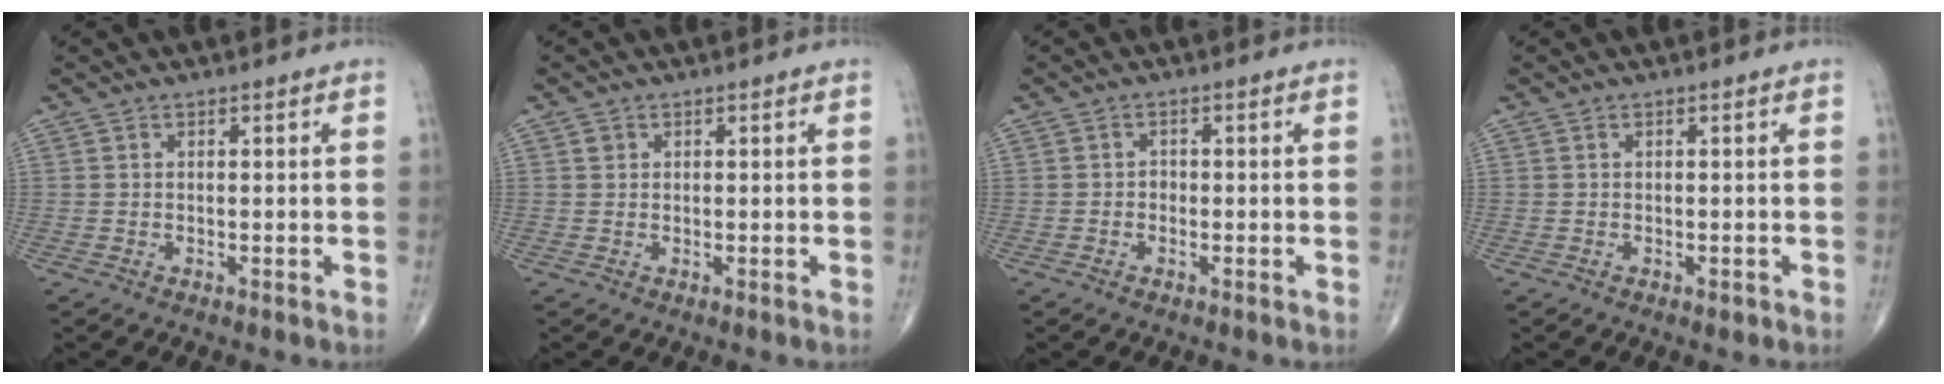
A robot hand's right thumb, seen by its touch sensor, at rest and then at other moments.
{"total": 1.0, "force": [0.4, 0.9, 0.3], "torque": [0.001, 0.000, 0.005]}
{"total": 1.1, "force": [-0.3, 0.9, 0.5], "torque": [0.000, 0.005, -0.007]}
{"total": 0.7, "force": [-0.2, 0.3, 0.6], "torque": [-0.007, -0.002, -0.001]}